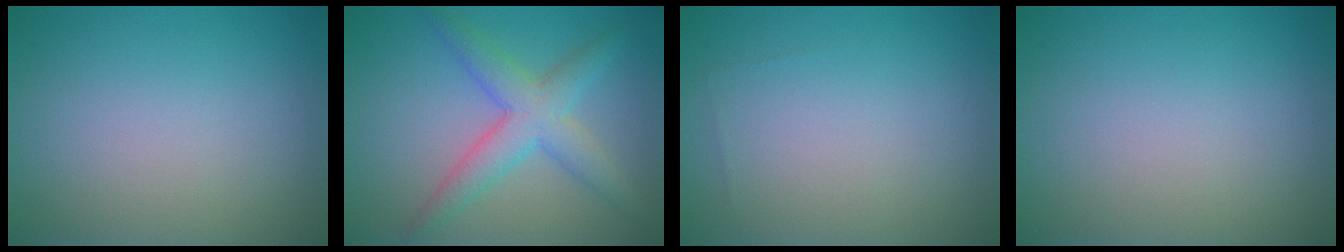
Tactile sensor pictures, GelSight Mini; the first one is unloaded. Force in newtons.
{"total": 4.7, "press": 4.7, "slide": 0.2}
{"total": 0.0}
{"total": 0.0}